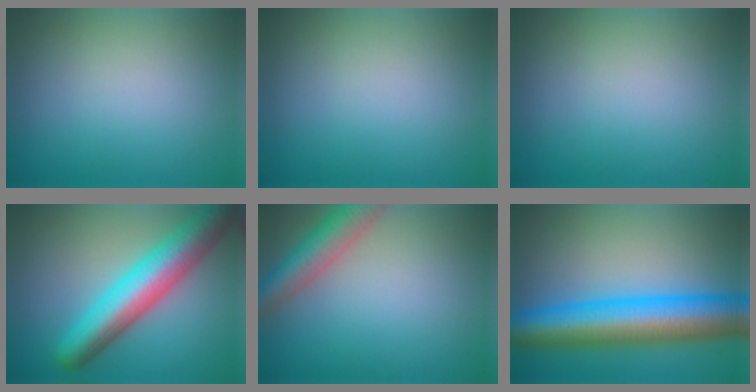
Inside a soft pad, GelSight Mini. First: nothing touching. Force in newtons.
{"total": 0.0}
{"total": 0.0}
{"total": 8.6, "press": 8.5, "slide": 0.5}
{"total": 5.3, "press": 5.3, "slide": 0.3}
{"total": 11.1, "press": 11.1, "slide": 0.2}